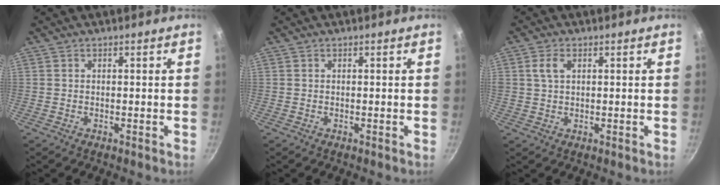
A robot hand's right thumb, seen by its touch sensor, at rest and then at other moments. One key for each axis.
{"total": 0.0}
{"total": 3.2, "fx": 1.1, "fy": 1.9, "fz": 2.3, "tx": -0.036, "ty": 0.003, "tz": 0.020}